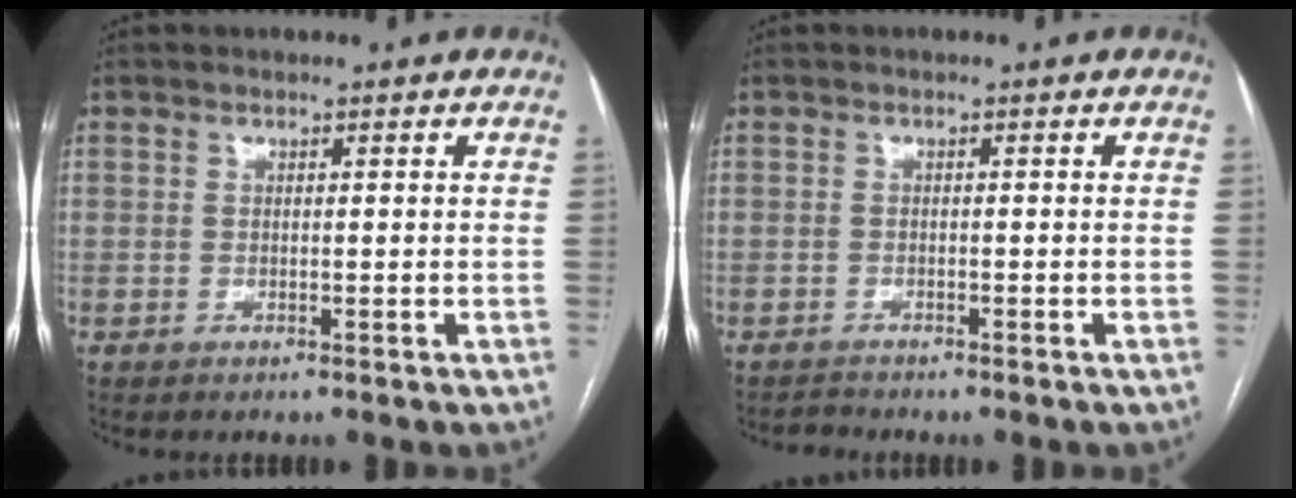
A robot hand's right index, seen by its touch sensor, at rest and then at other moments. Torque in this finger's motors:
{"motor_torque": [-0.03, -0.07, 0.06, 0.00]}